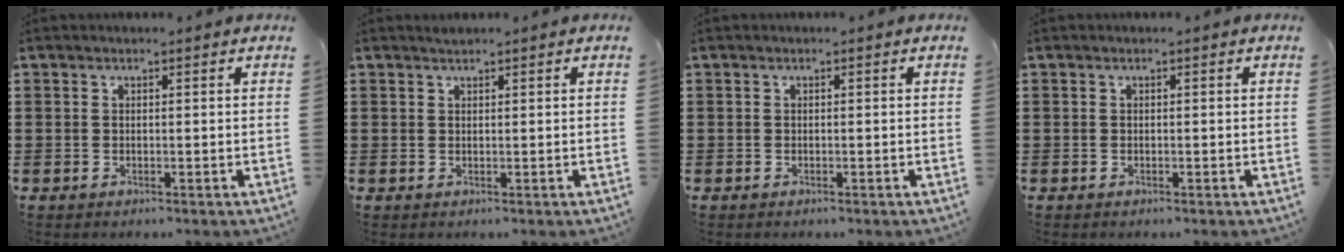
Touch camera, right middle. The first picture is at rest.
{"total": 0.6, "force": [0.6, 0.2, 0.0], "torque": [-0.001, 0.000, 0.012]}
{"total": 0.0}
{"total": 0.0}